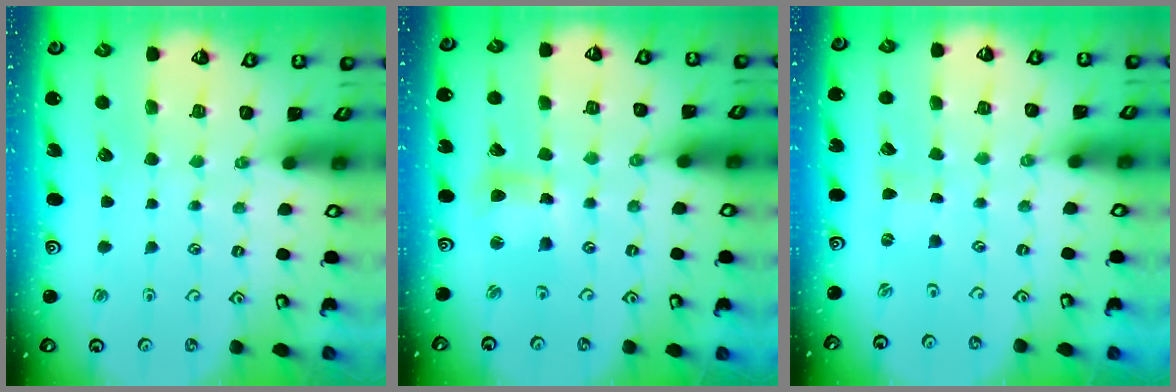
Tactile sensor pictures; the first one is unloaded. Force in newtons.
{"total": 7.6, "press": 7.6, "slide": 1.1}
{"total": 0.0}